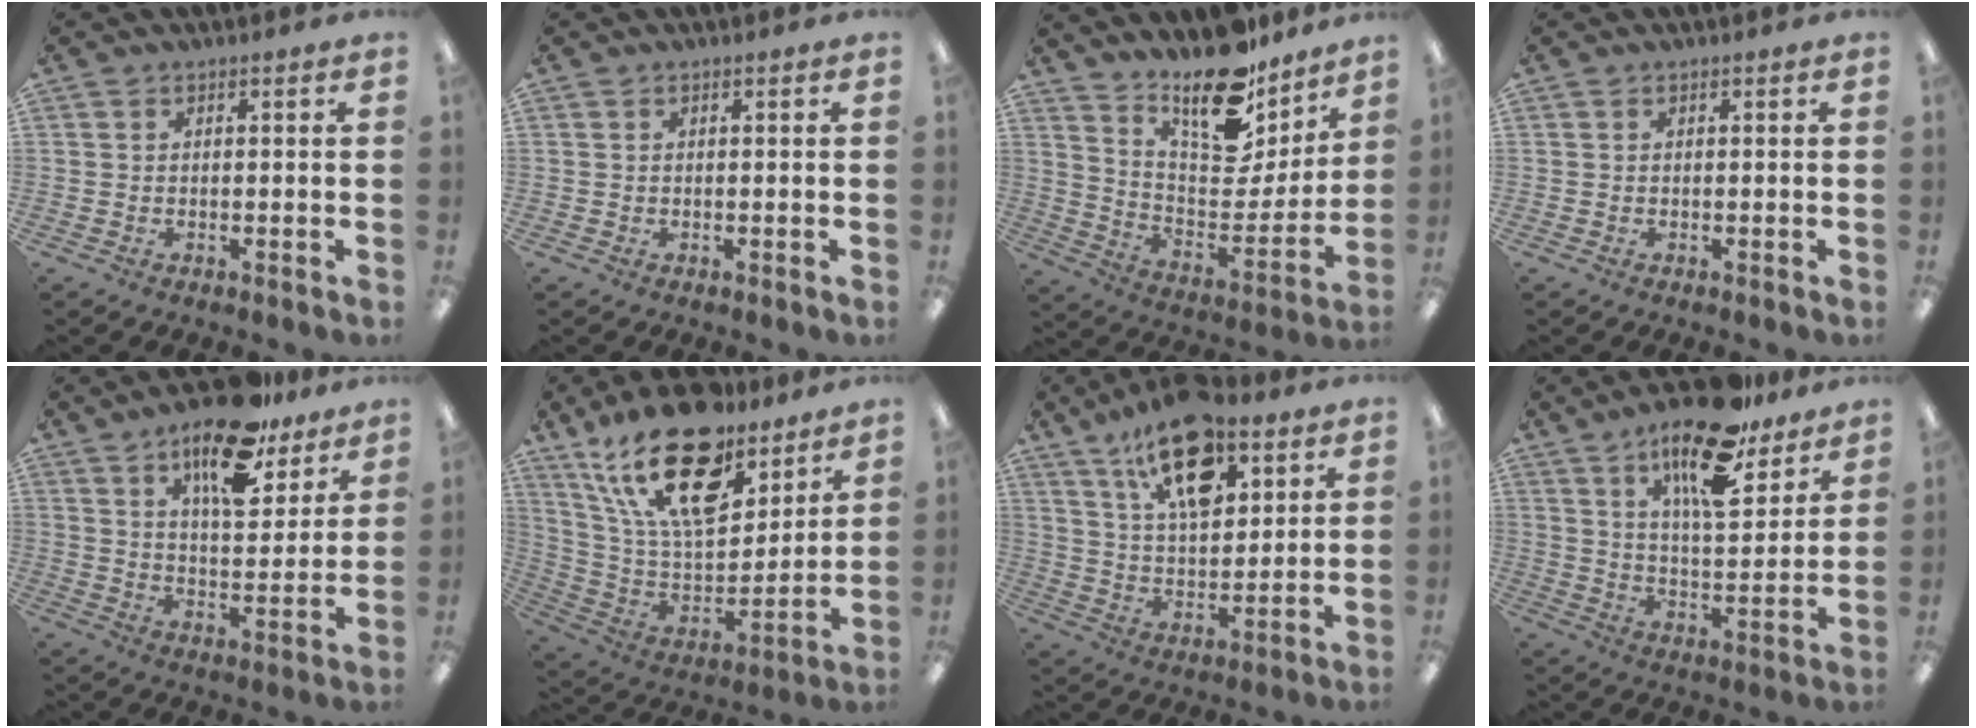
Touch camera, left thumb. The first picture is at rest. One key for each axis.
{"total": 0.0}
{"total": 18.3, "fx": 14.8, "fy": 7.1, "fz": 8.0, "tx": -0.122, "ty": -0.124, "tz": 0.256}
{"total": 0.0}
{"total": 16.0, "fx": 11.1, "fy": 6.5, "fz": 9.5, "tx": -0.143, "ty": -0.057, "tz": 0.188}
{"total": 24.3, "fx": 15.7, "fy": 11.3, "fz": 14.8, "tx": -0.268, "ty": -0.084, "tz": 0.276}
{"total": 18.5, "fx": 11.2, "fy": 9.0, "fz": 11.7, "tx": -0.190, "ty": -0.042, "tz": 0.193}
{"total": 17.5, "fx": 12.3, "fy": 5.9, "fz": 11.0, "tx": -0.181, "ty": -0.065, "tz": 0.203}